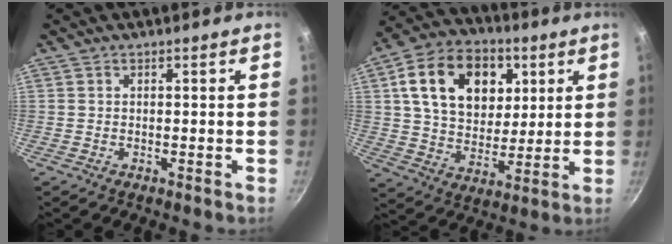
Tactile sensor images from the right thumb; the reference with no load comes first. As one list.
[{"total": 19.7, "force": [6.1, 14.2, 12.2], "torque": [-0.178, 0.000, 0.099]}]